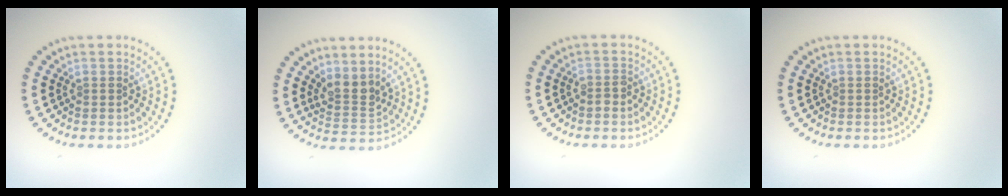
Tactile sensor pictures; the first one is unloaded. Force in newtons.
{"total": 2.5, "press": 1.9, "slide": 1.7}
{"total": 0.9, "press": 0.7, "slide": 0.5}
{"total": 0.0}